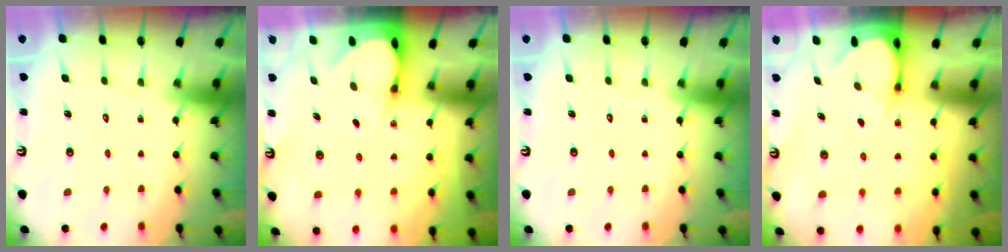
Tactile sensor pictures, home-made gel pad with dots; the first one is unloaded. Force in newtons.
{"total": 3.9, "press": 3.9, "slide": 0.3}
{"total": 0.0}
{"total": 3.4, "press": 3.4, "slide": 0.3}